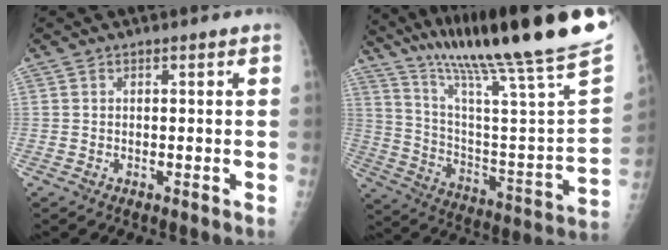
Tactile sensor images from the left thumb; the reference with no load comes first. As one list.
[{"total": 32.7, "force": [25.5, 1.3, 20.5], "torque": [-0.318, -0.119, 0.386]}]